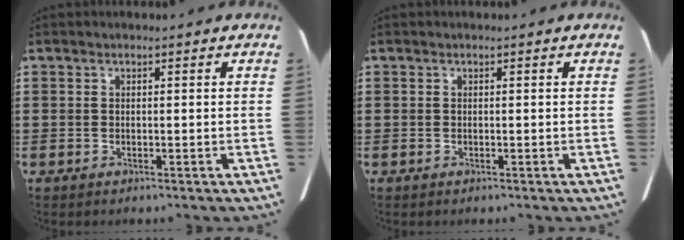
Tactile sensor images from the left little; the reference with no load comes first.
{"total": 0.0}